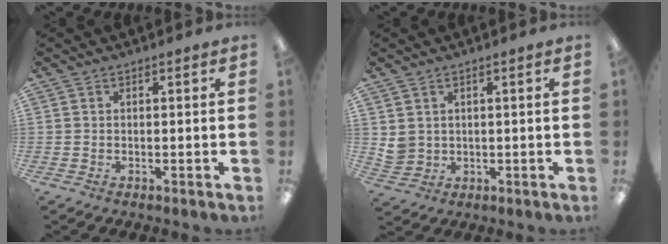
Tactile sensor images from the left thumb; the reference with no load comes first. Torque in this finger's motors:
{"motor_torque": [0.08, 0.06, 0.60, -0.33, 0.00]}